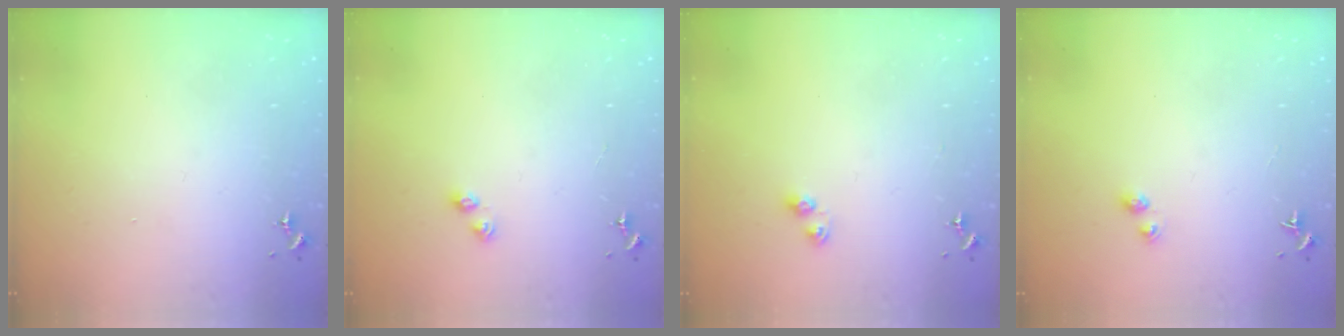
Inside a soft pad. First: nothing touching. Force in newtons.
{"total": 3.8, "press": 3.7, "slide": 0.7}
{"total": 4.4, "press": 4.3, "slide": 0.2}
{"total": 2.7, "press": 2.7, "slide": 0.3}